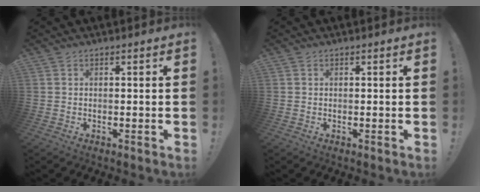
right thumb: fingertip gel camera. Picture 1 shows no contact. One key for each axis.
{"total": 0.0}